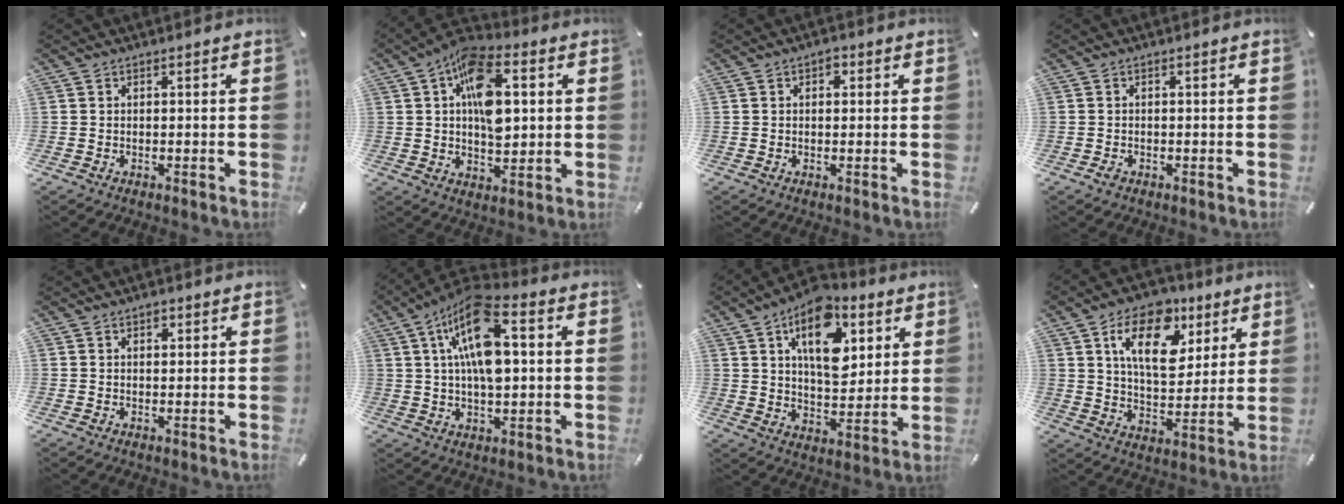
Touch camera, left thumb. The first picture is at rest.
{"total": 15.0, "force": [3.2, 8.8, 11.8], "torque": [-0.193, -0.003, 0.056]}
{"total": 2.0, "force": [0.6, 1.4, 1.3], "torque": [-0.013, 0.002, 0.006]}
{"total": 0.8, "force": [-0.5, 0.5, 0.5], "torque": [-0.010, 0.000, -0.009]}
{"total": 1.2, "force": [0.5, 0.8, 0.8], "torque": [-0.010, 0.000, 0.008]}
{"total": 16.0, "force": [4.0, 7.7, 13.4], "torque": [-0.266, -0.005, 0.067]}
{"total": 16.7, "force": [7.6, 9.6, 11.3], "torque": [-0.173, -0.021, 0.133]}
{"total": 16.1, "force": [8.1, 9.6, 10.1], "torque": [-0.160, -0.022, 0.141]}